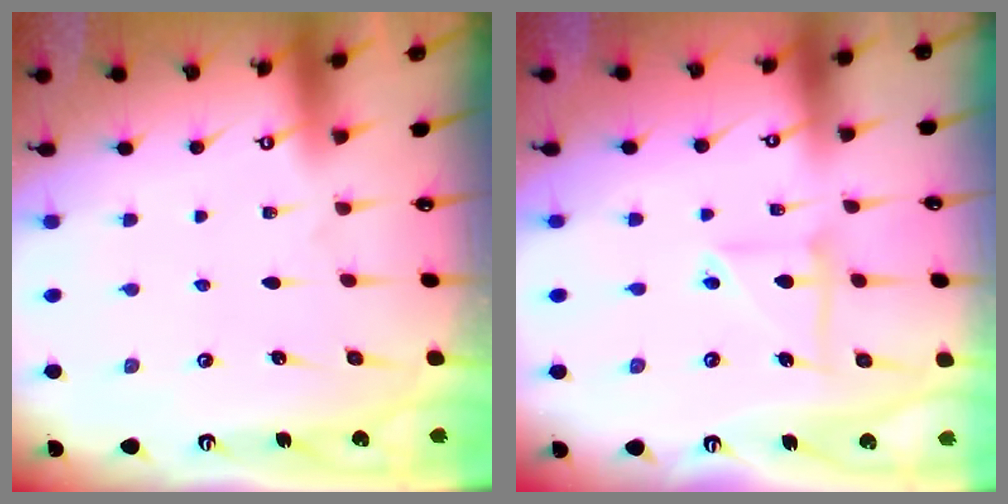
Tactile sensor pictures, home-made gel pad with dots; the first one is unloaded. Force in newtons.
{"total": 7.3, "press": 7.2, "slide": 1.3}